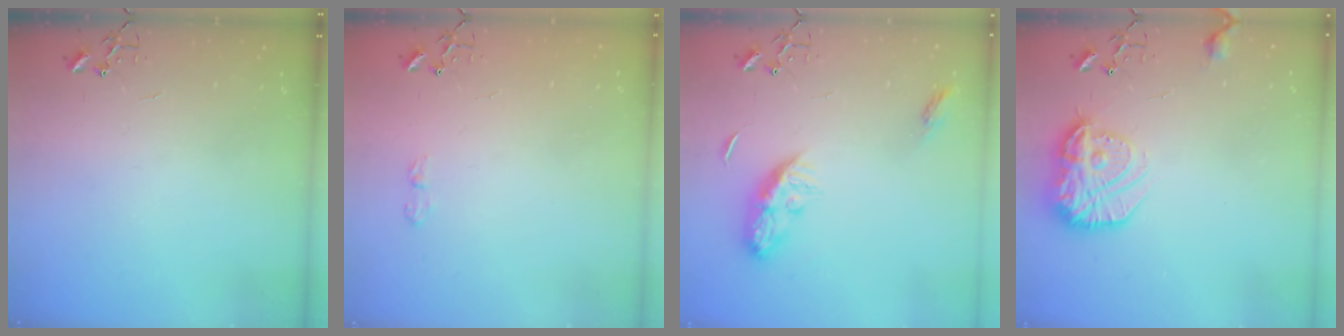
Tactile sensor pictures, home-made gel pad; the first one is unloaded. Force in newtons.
{"total": 6.4, "press": 6.4, "slide": 0.9}
{"total": 9.3, "press": 9.3, "slide": 0.3}
{"total": 17.2, "press": 17.2, "slide": 1.1}